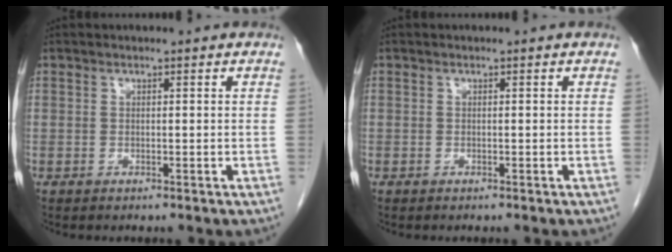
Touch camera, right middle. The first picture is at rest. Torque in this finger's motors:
{"motor_torque": [1.07, -1.07, 0.19, -0.04]}